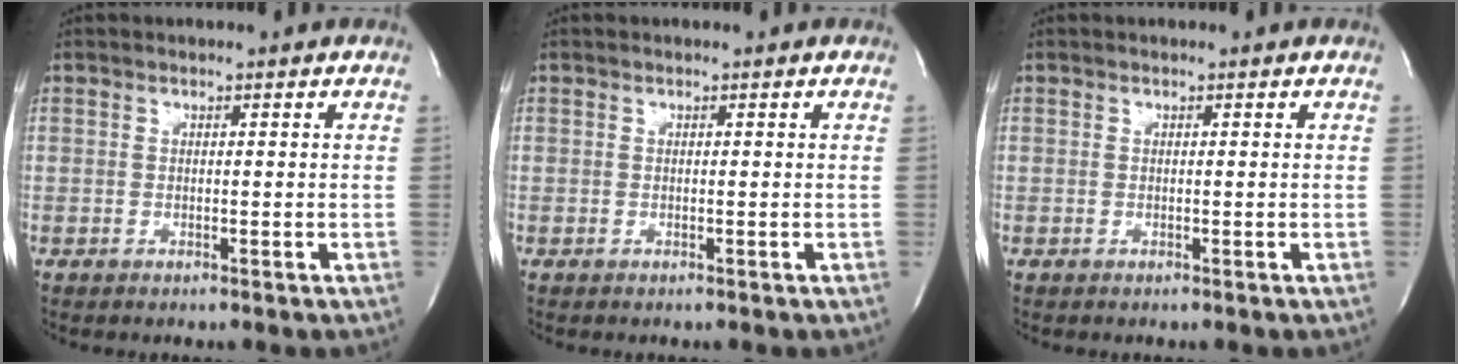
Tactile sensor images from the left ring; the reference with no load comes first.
{"total": 0.0}
{"total": 0.0}